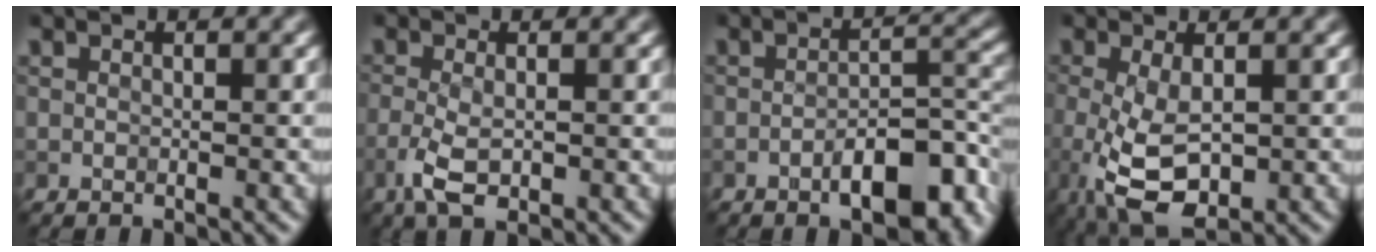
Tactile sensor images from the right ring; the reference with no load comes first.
{"total": 2.9, "force": [-1.6, 0.9, 2.3], "torque": [-0.055, -0.009, -0.028]}
{"total": 6.8, "force": [-3.5, 2.4, 5.4], "torque": [-0.073, 0.008, -0.052]}
{"total": 5.2, "force": [-1.1, 2.3, 4.6], "torque": [-0.108, -0.012, -0.013]}